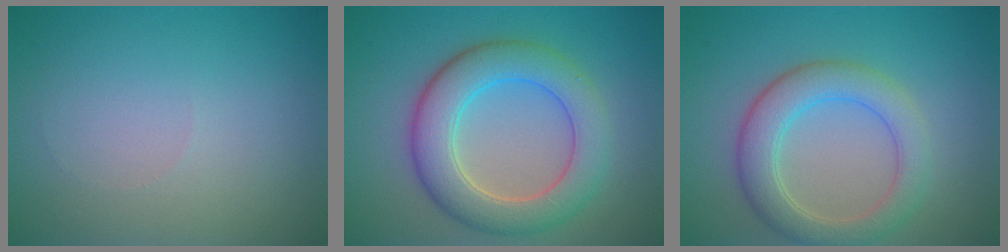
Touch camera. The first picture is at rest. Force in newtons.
{"total": 6.8, "press": 6.8, "slide": 0.2}
{"total": 4.9, "press": 4.9, "slide": 0.2}